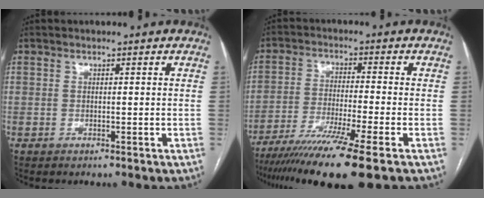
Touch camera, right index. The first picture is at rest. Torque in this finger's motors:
{"motor_torque": [1.17, -0.97, 0.67, 0.21]}